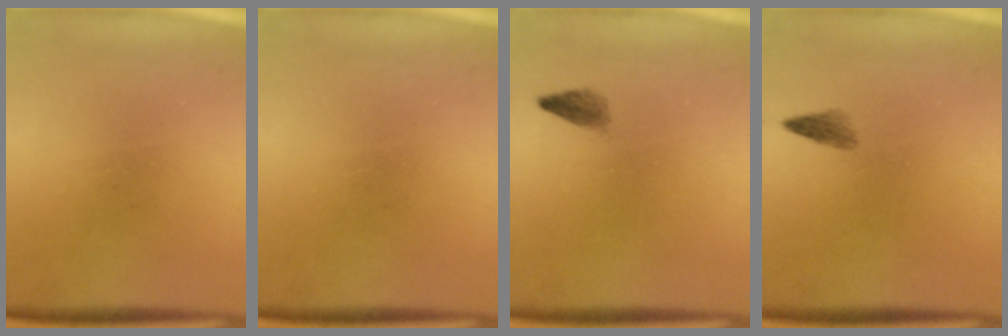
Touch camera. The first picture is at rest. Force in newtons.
{"total": 0.0}
{"total": 1.4}
{"total": 1.5}